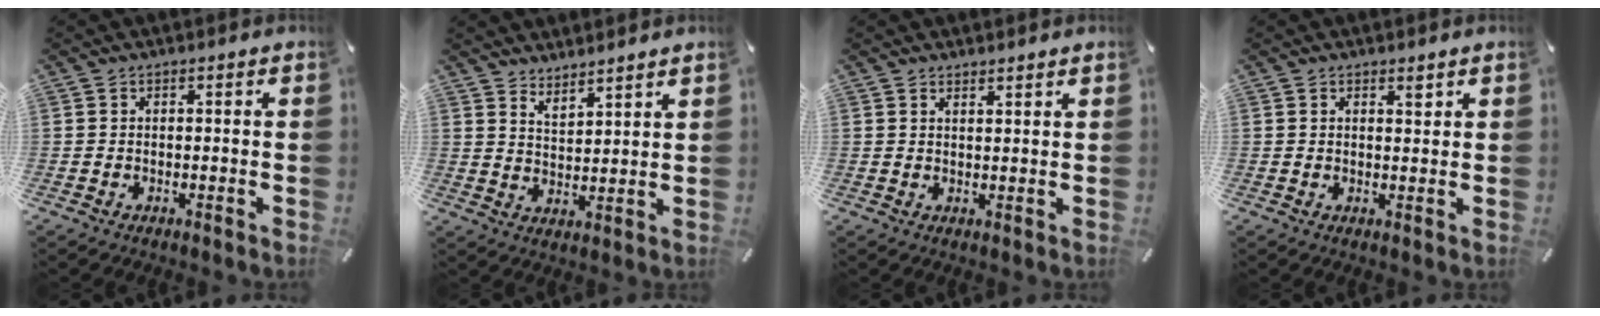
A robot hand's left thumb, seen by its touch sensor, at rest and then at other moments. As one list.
[{"total": 4.0, "force": [4.0, 0.0, -0.5], "torque": [0.000, -0.028, 0.077]}, {"total": 1.5, "force": [1.4, -0.3, 0.2], "torque": [-0.004, -0.007, 0.027]}, {"total": 1.7, "force": [1.1, 0.6, 1.2], "torque": [-0.016, -0.004, 0.019]}]